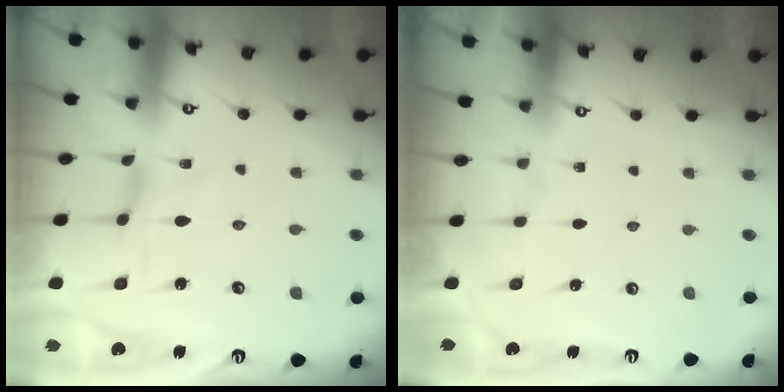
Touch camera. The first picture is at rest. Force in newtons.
{"total": 0.0}